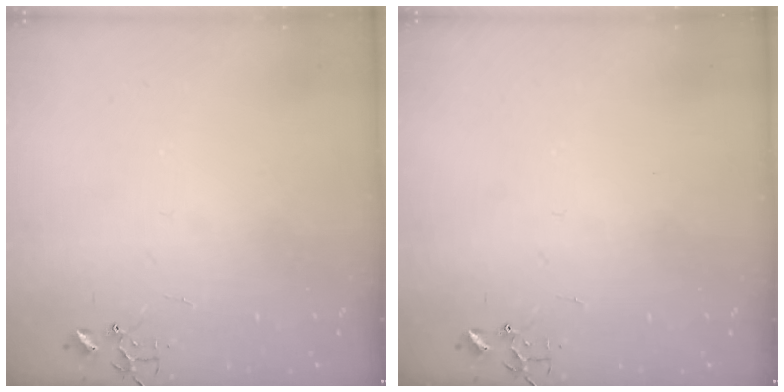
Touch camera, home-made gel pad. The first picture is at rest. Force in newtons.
{"total": 0.0}